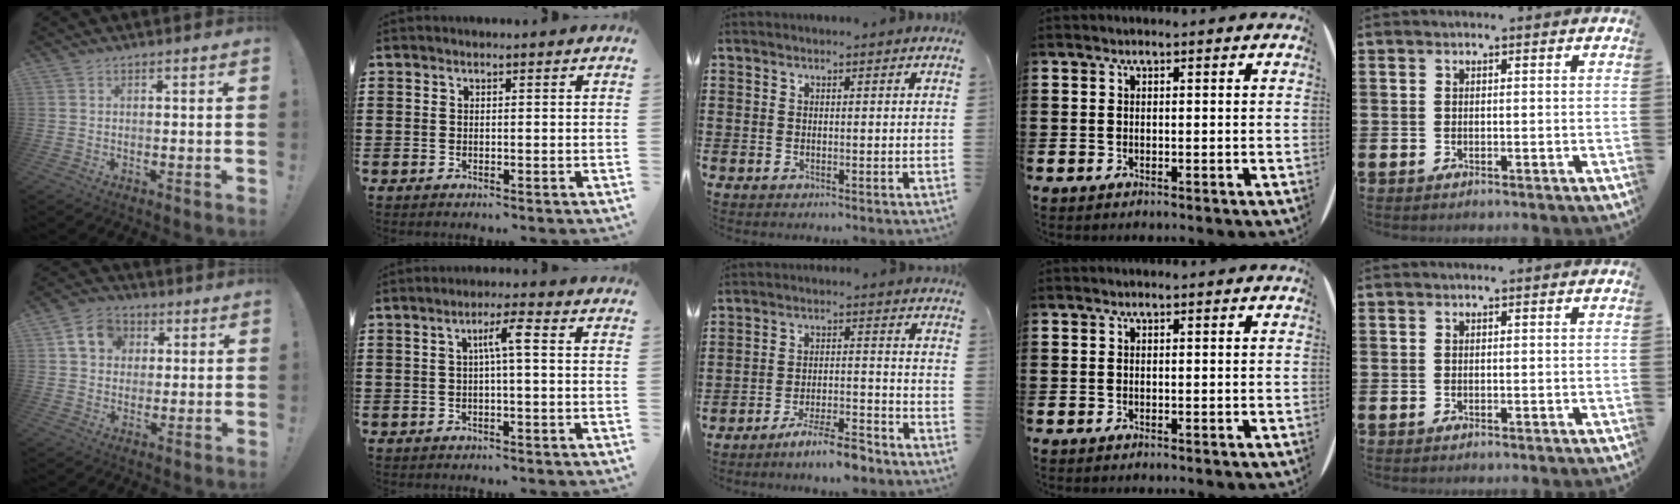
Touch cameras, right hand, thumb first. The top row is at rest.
{"thumb": {"total": 9.6, "force": [3.1, 8.1, 3.9], "torque": [-0.056, 0.000, 0.063]}, "index": {"total": 4.1, "force": [0.3, 0.3, 4.1], "torque": [-0.078, 0.007, -0.001]}, "middle": {"total": 6.4, "force": [-5.6, 0.2, 2.9], "torque": [-0.052, -0.003, -0.104]}}